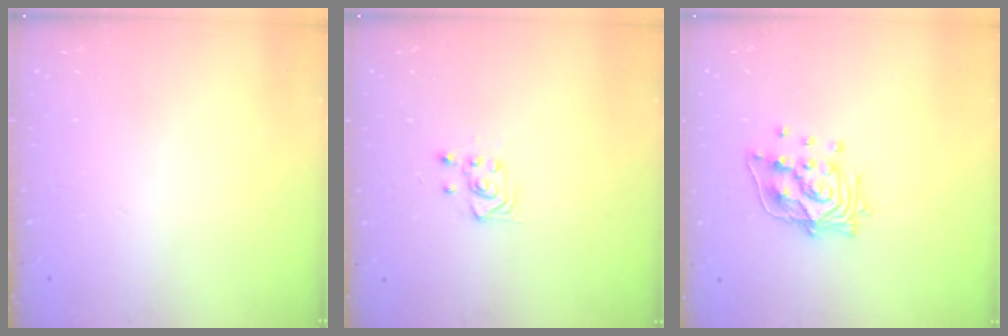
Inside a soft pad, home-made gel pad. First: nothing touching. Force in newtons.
{"total": 3.0, "press": 2.8, "slide": 1.0}
{"total": 12.4, "press": 12.3, "slide": 1.1}